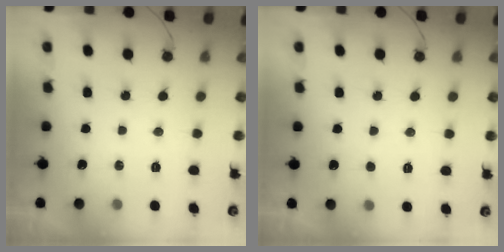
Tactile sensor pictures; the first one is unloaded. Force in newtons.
{"total": 2.0, "press": 2.0, "slide": 0.3}